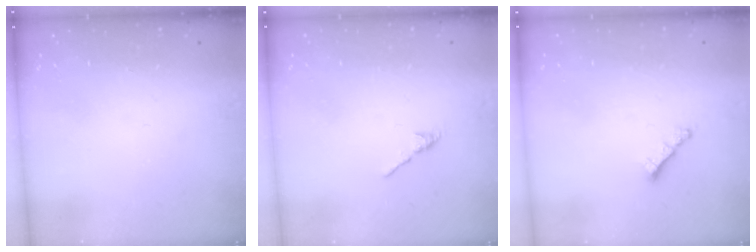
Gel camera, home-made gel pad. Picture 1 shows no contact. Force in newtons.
{"total": 3.0, "press": 2.8, "slide": 0.8}
{"total": 1.8, "press": 1.7, "slide": 0.5}